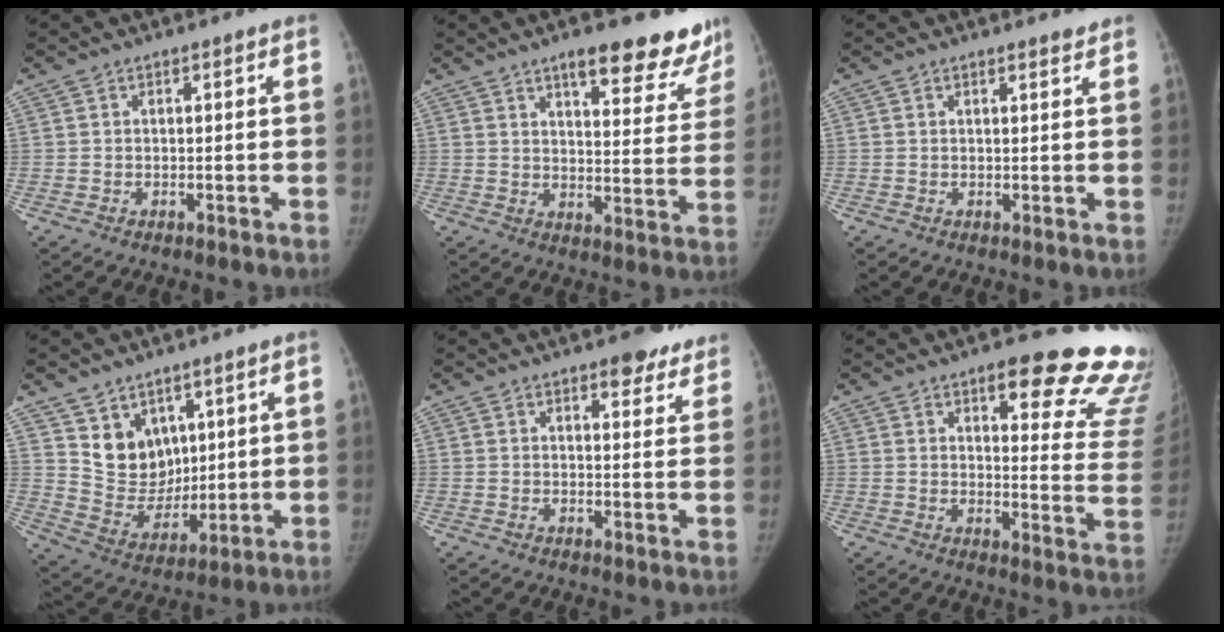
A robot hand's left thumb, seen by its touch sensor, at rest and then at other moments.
{"total": 16.9, "force": [12.9, 5.4, 9.6], "torque": [-0.071, -0.069, 0.159]}
{"total": 1.4, "force": [1.2, 0.2, 0.5], "torque": [-0.002, -0.009, 0.018]}
{"total": 10.9, "force": [5.8, 8.3, 4.1], "torque": [-0.031, -0.047, 0.123]}
{"total": 6.8, "force": [5.3, 2.7, 3.3], "torque": [-0.008, -0.027, 0.060]}
{"total": 22.8, "force": [16.4, 7.3, 14.0], "torque": [-0.123, -0.098, 0.186]}